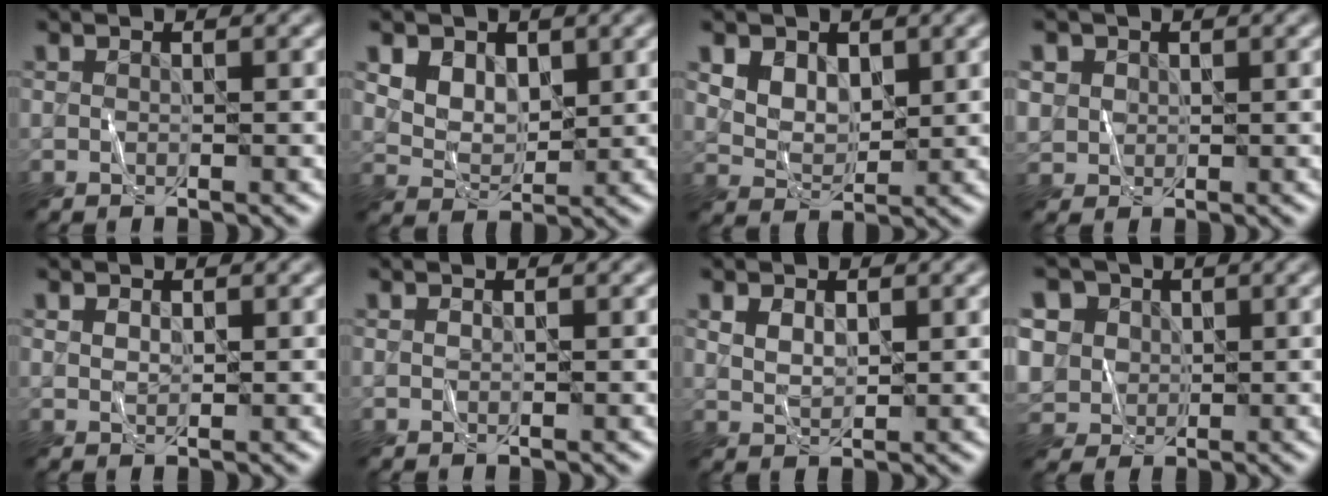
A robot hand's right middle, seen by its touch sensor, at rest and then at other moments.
{"total": 4.7, "force": [2.3, 3.3, 2.5], "torque": [-0.064, -0.001, 0.050]}
{"total": 4.1, "force": [2.0, 2.8, 2.2], "torque": [-0.055, -0.004, 0.045]}
{"total": 2.5, "force": [1.0, 2.2, 0.7], "torque": [-0.028, 0.004, 0.032]}
{"total": 0.8, "force": [0.4, 0.5, 0.5], "torque": [-0.011, 0.000, 0.011]}
{"total": 0.0}
{"total": 1.9, "force": [0.8, 1.1, 1.3], "torque": [-0.028, -0.001, 0.020]}
{"total": 7.7, "force": [3.1, 6.4, 2.9], "torque": [-0.076, 0.016, 0.045]}